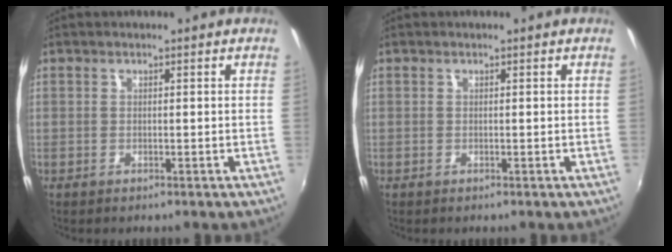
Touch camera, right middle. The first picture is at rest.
{"total": 0.0}